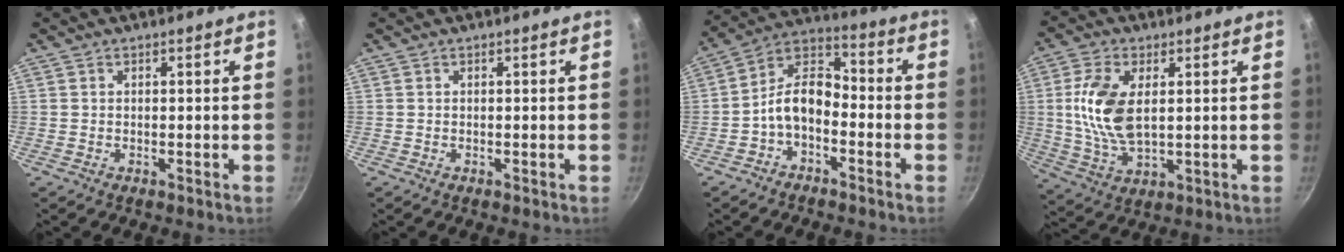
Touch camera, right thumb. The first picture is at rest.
{"total": 0.0}
{"total": 9.4, "force": [-3.4, 5.8, 6.6], "torque": [-0.108, 0.057, -0.077]}
{"total": 12.1, "force": [2.0, 6.4, 10.1], "torque": [-0.198, -0.008, 0.041]}